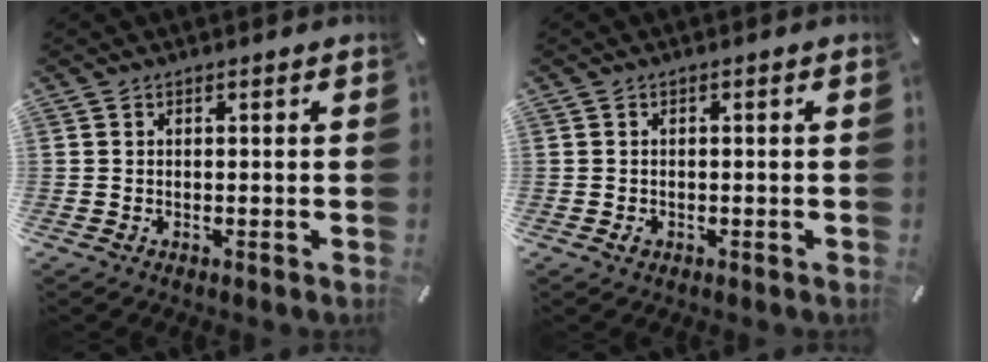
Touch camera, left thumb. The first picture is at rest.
{"total": 0.8, "force": [-0.4, 0.6, 0.5], "torque": [-0.009, -0.001, -0.007]}